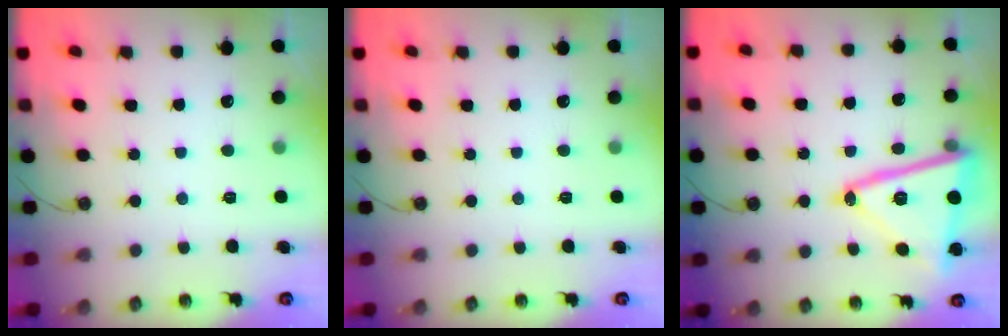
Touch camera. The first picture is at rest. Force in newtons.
{"total": 0.0}
{"total": 19.4, "press": 19.1, "slide": 3.2}